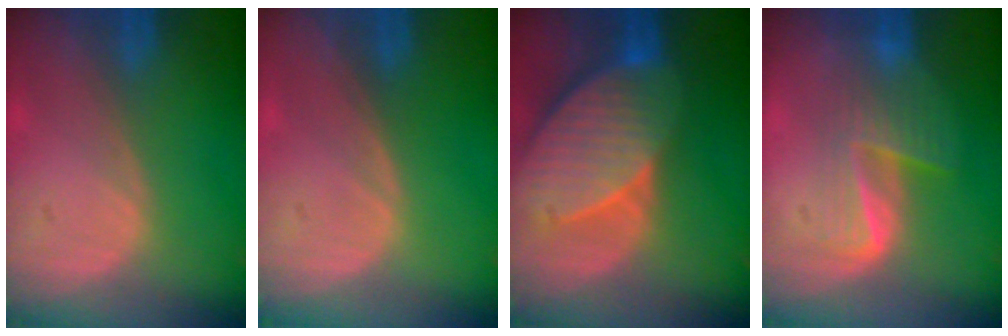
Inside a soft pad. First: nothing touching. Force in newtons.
{"total": 0.0}
{"total": 10.7, "press": 9.4, "slide": 5.0}
{"total": 7.0, "press": 5.7, "slide": 4.0}